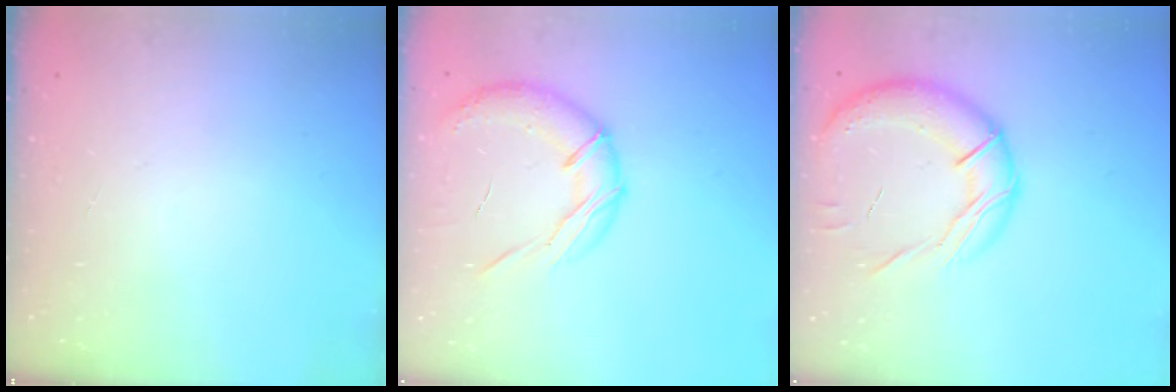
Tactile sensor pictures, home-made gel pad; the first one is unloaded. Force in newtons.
{"total": 14.9, "press": 14.7, "slide": 2.3}
{"total": 17.8, "press": 17.6, "slide": 2.9}